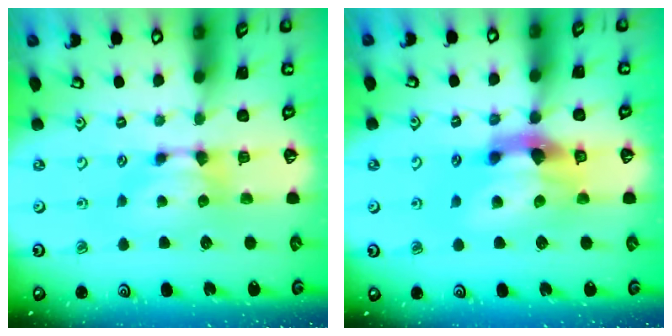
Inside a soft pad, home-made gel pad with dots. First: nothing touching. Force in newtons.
{"total": 6.3, "press": 6.0, "slide": 2.1}